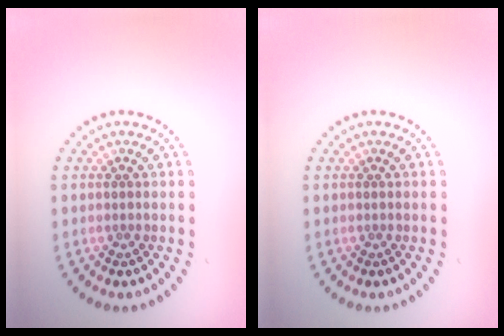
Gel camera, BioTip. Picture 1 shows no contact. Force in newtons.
{"total": 0.0}